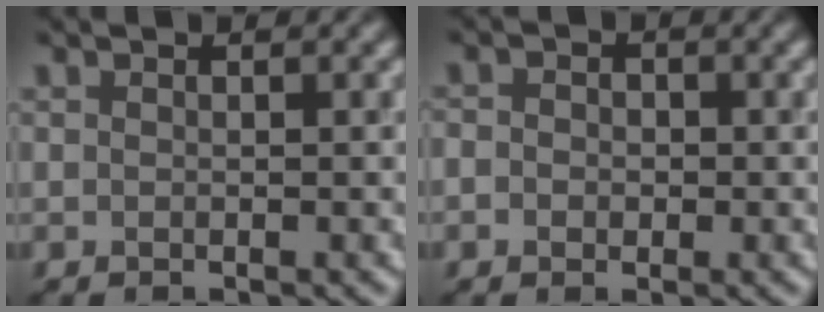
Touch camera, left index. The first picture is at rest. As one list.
[{"total": 0.9, "force": [-0.5, 0.8, 0.1], "torque": [-0.004, 0.010, 0.001]}]